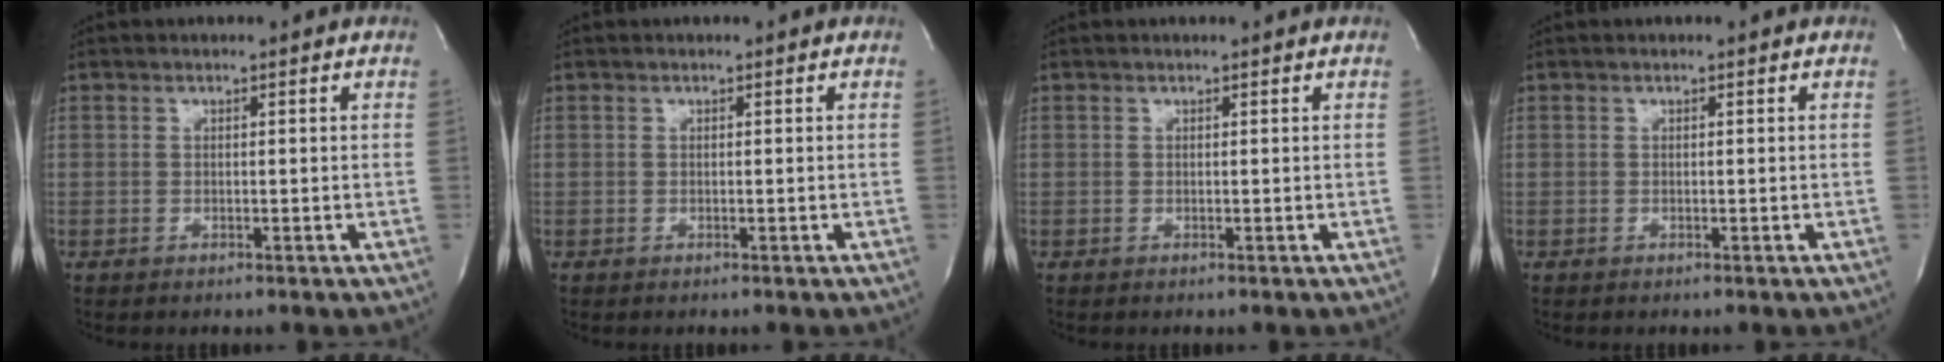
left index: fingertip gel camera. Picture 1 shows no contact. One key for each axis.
{"total": 0.0}
{"total": 0.6, "fx": 0.5, "fy": 0.0, "fz": 0.2, "tx": -0.002, "ty": 0.003, "tz": 0.007}
{"total": 0.0}